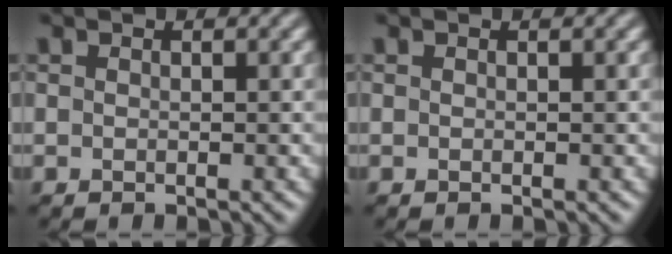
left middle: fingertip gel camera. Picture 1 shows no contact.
{"total": 0.0}